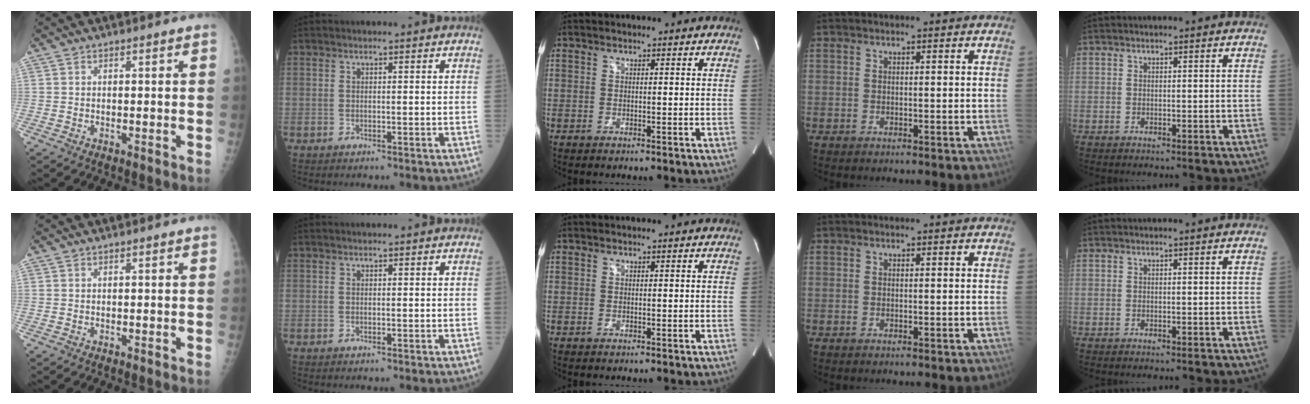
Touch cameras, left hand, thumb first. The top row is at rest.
{}